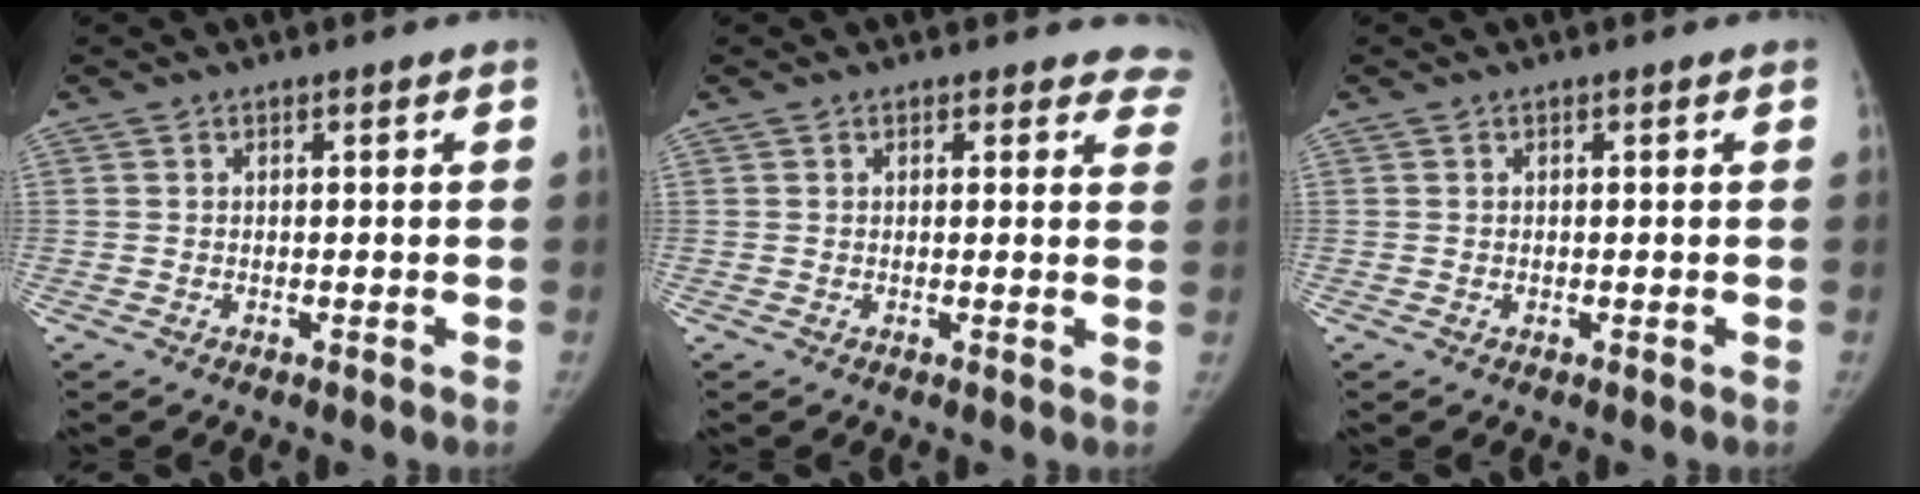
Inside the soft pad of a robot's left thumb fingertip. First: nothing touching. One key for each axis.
{"total": 5.7, "fx": 5.1, "fy": 2.5, "fz": 0.3, "tx": 0.053, "ty": -0.018, "tz": 0.026}
{"total": 0.0}